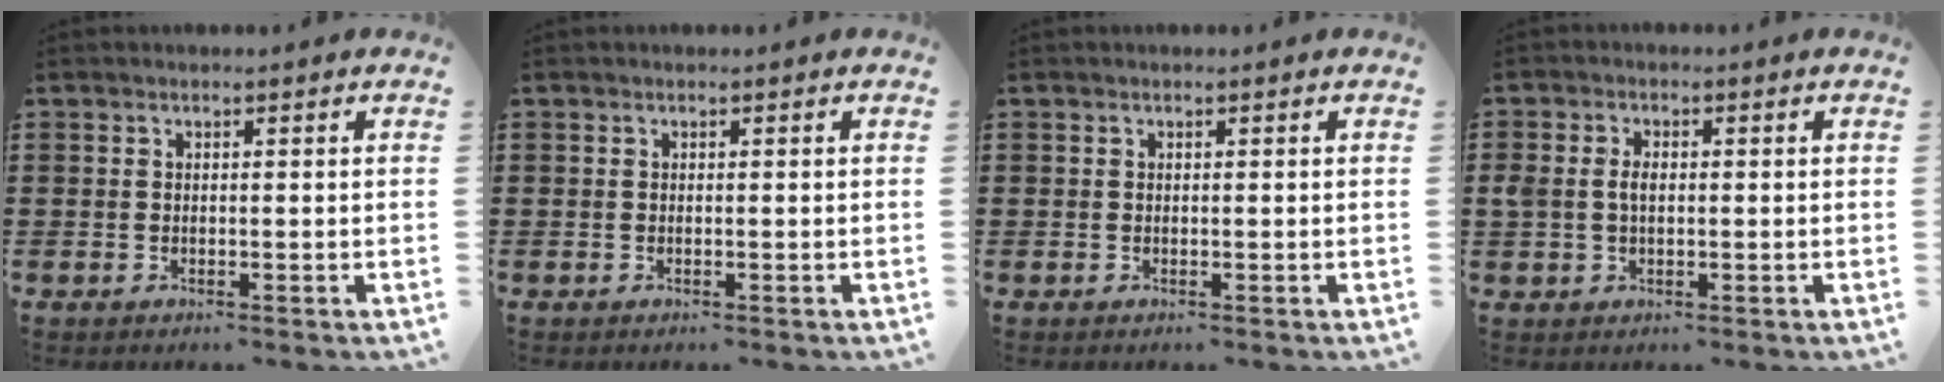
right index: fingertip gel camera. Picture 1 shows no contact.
{"total": 0.0}
{"total": 0.0}
{"total": 2.7, "force": [0.2, 1.8, 2.1], "torque": [-0.050, 0.006, 0.000]}